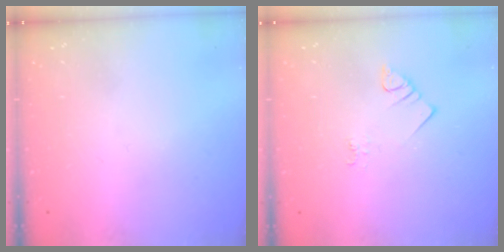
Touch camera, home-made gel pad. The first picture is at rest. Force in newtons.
{"total": 2.1, "press": 2.1, "slide": 0.4}